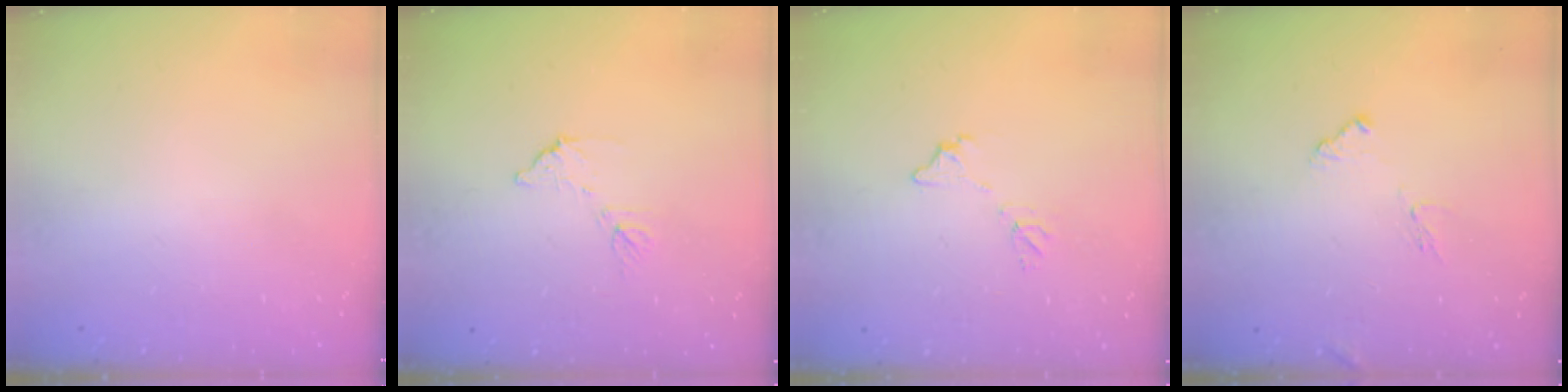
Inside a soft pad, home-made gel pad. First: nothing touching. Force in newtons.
{"total": 7.2, "press": 7.2, "slide": 0.3}
{"total": 6.6, "press": 6.6, "slide": 0.4}
{"total": 9.0, "press": 9.0, "slide": 0.6}